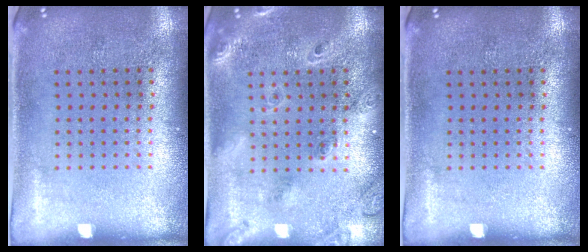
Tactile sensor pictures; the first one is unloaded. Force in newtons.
{"total": 1.8, "press": 1.7, "slide": 0.8}
{"total": 0.0}